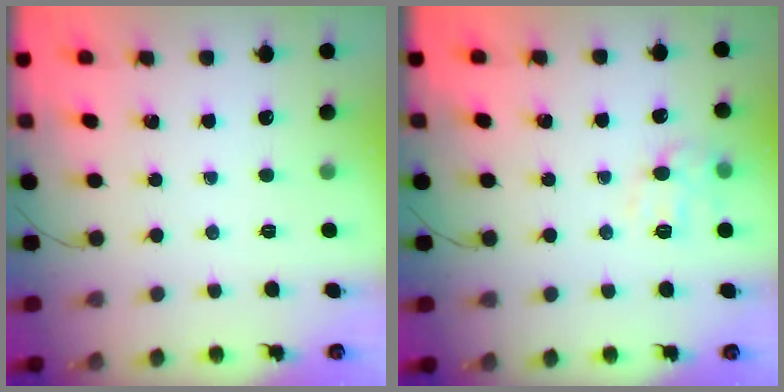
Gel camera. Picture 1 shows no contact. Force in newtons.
{"total": 9.2, "press": 9.1, "slide": 1.0}